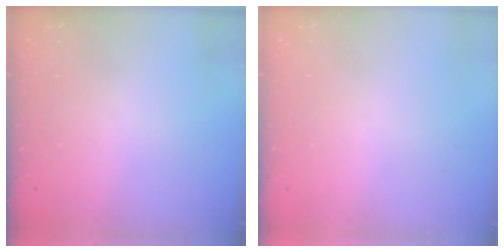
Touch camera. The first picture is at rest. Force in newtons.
{"total": 0.0}